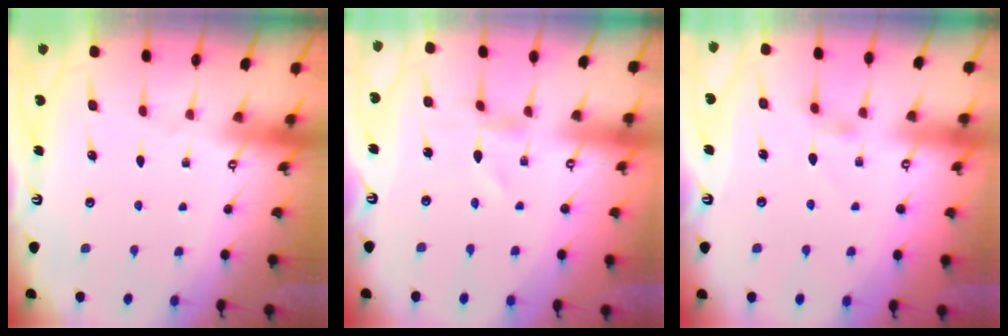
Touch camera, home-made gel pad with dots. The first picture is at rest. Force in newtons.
{"total": 0.8, "press": 0.8, "slide": 0.1}
{"total": 1.6, "press": 1.6, "slide": 0.4}